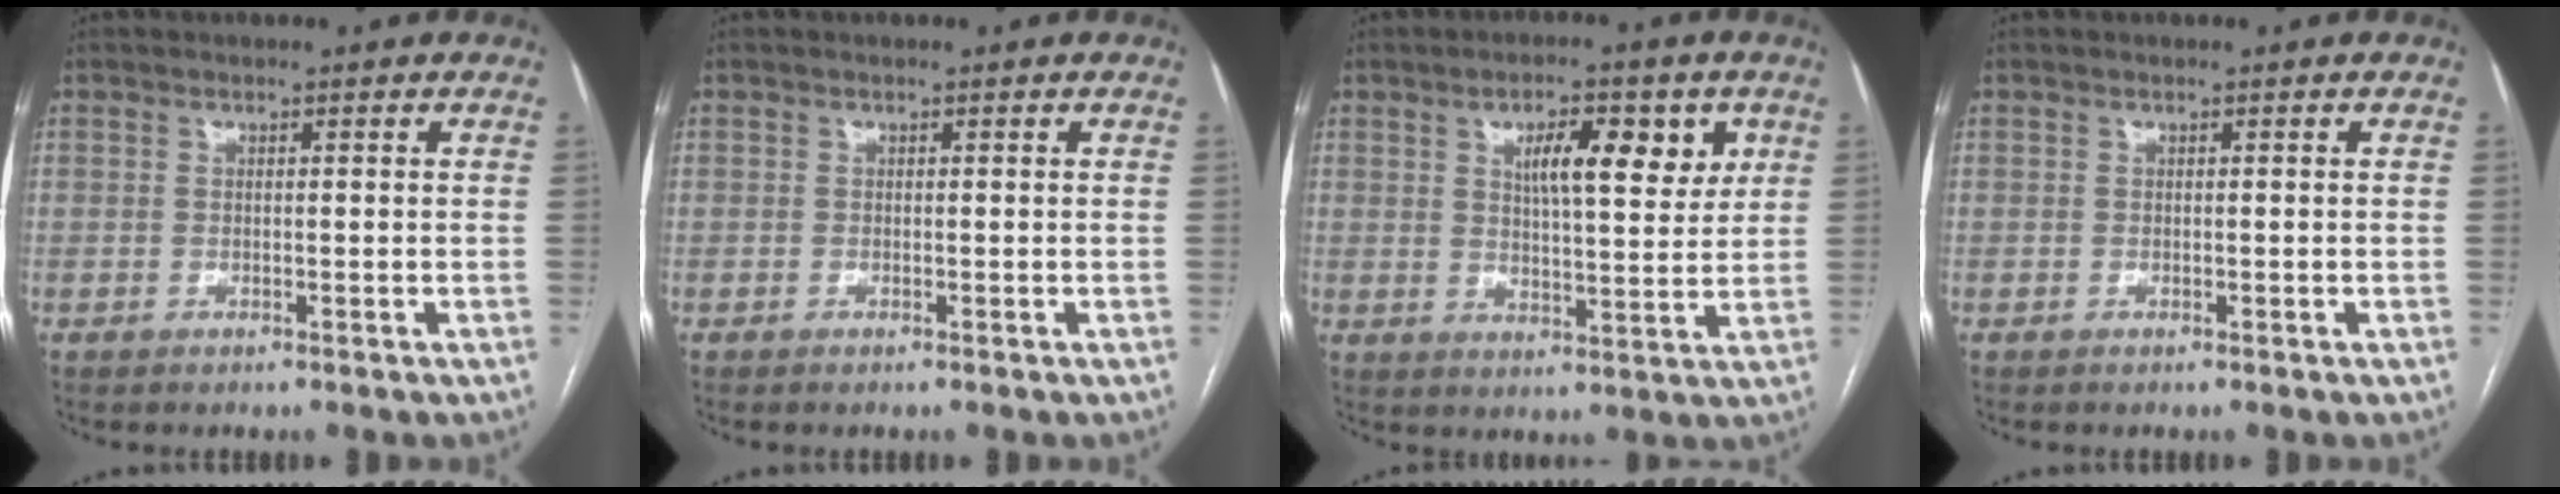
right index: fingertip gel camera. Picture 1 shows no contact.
{"total": 0.0}
{"total": 8.8, "force": [3.6, 2.8, 7.6], "torque": [-0.115, 0.008, 0.057]}
{"total": 0.0}